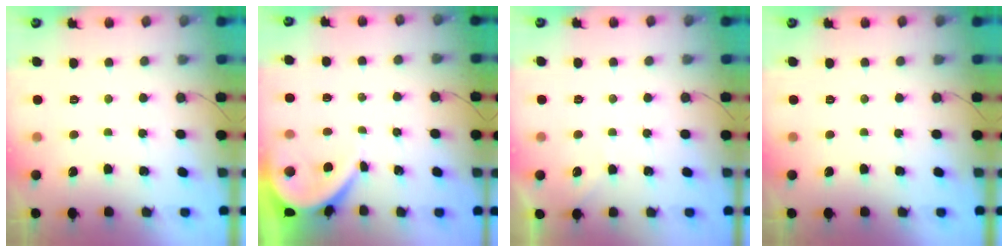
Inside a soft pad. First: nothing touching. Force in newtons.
{"total": 4.3, "press": 4.3, "slide": 0.1}
{"total": 2.5, "press": 2.4, "slide": 0.3}
{"total": 0.0}